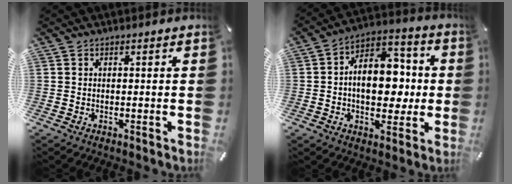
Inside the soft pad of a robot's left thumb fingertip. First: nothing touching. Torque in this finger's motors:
{"motor_torque": [1.92, 3.09, 0.99, -0.61, 0.20]}